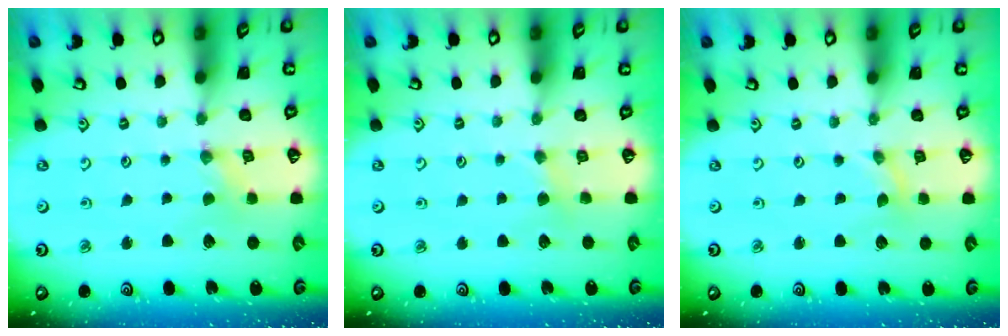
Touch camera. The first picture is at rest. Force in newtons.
{"total": 1.9, "press": 1.9, "slide": 0.3}
{"total": 0.0}